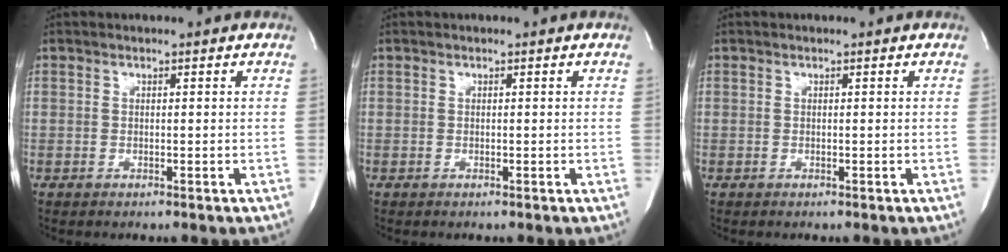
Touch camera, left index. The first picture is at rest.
{"total": 0.0}
{"total": 0.0}